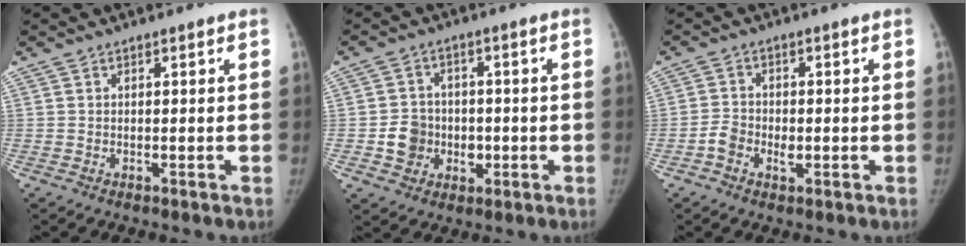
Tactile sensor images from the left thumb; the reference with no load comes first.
{"total": 7.5, "force": [-1.3, 6.7, 2.9], "torque": [-0.015, 0.013, -0.019]}
{"total": 4.2, "force": [-1.3, 3.1, 2.5], "torque": [-0.038, 0.015, -0.028]}